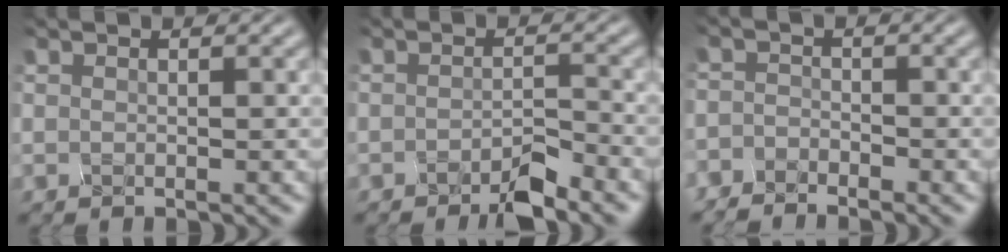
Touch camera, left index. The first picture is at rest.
{"total": 2.8, "force": [-2.7, -0.3, 0.8], "torque": [-0.027, 0.000, -0.030]}
{"total": 3.2, "force": [-3.0, -0.3, -1.1], "torque": [0.005, 0.001, -0.042]}